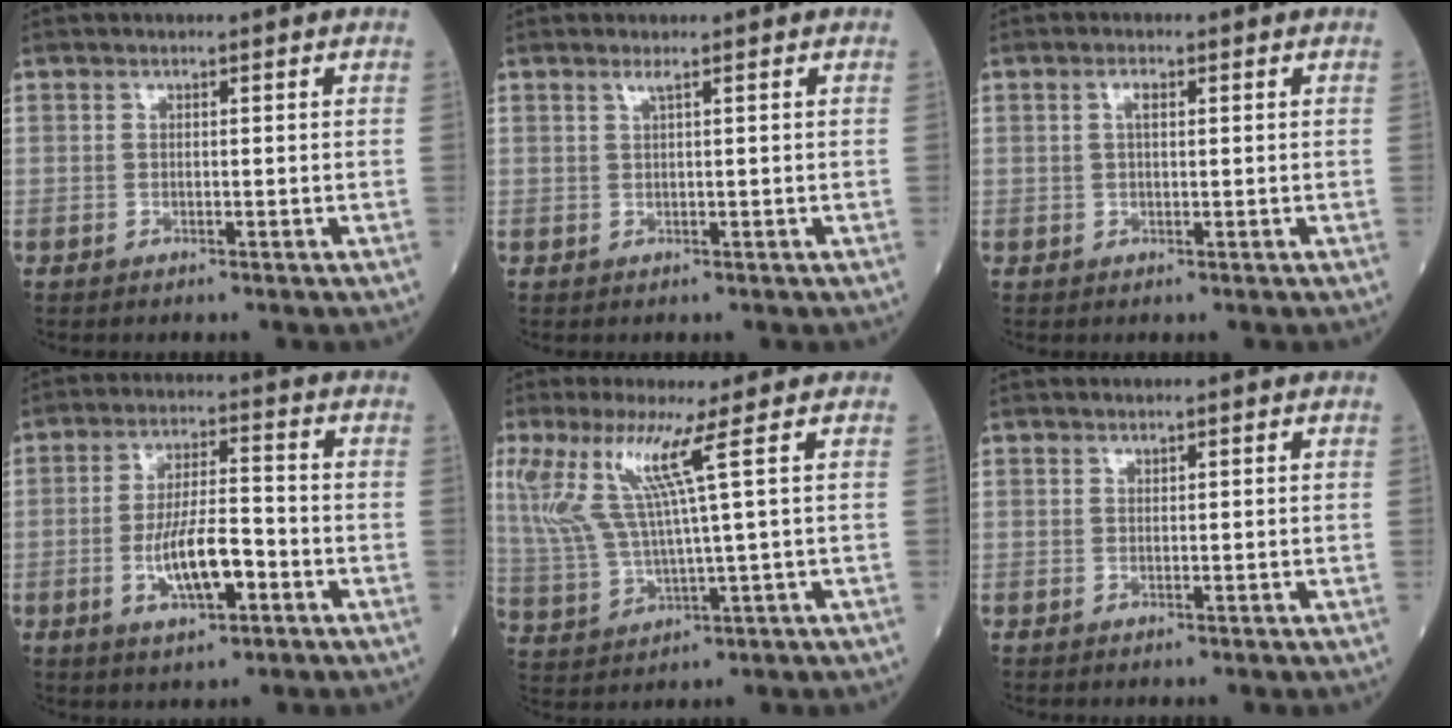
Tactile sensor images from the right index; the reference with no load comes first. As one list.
[{"total": 0.9, "force": [0.5, -0.2, 0.7], "torque": [-0.021, -0.001, 0.013]}, {"total": 1.6, "force": [0.5, 0.6, 1.4], "torque": [-0.031, 0.005, 0.008]}, {"total": 8.9, "force": [-2.9, 2.5, 8.0], "torque": [-0.151, 0.005, -0.050]}, {"total": 9.3, "force": [4.1, -1.1, 8.2], "torque": [-0.187, 0.003, 0.090]}, {"total": 0.0}]